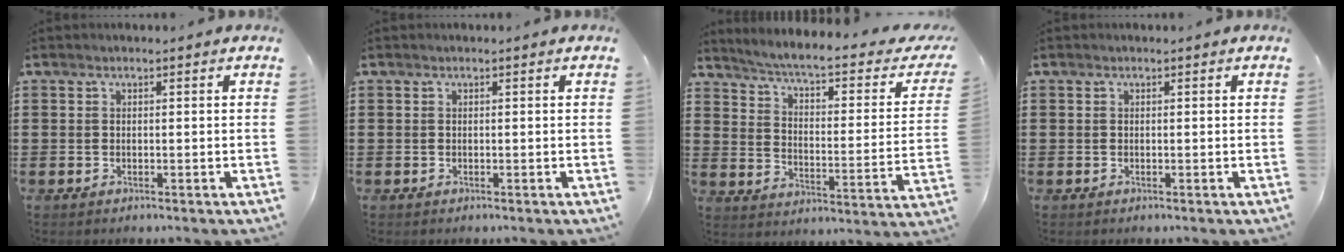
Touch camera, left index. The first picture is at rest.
{"total": 0.0}
{"total": 4.6, "force": [3.8, -0.5, 2.5], "torque": [-0.069, -0.038, 0.055]}
{"total": 0.0}